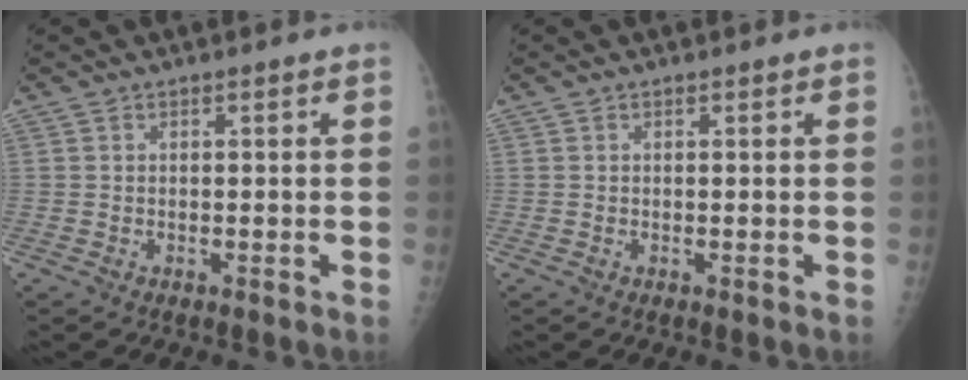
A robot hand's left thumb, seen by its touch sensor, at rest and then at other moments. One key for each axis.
{"total": 0.0}